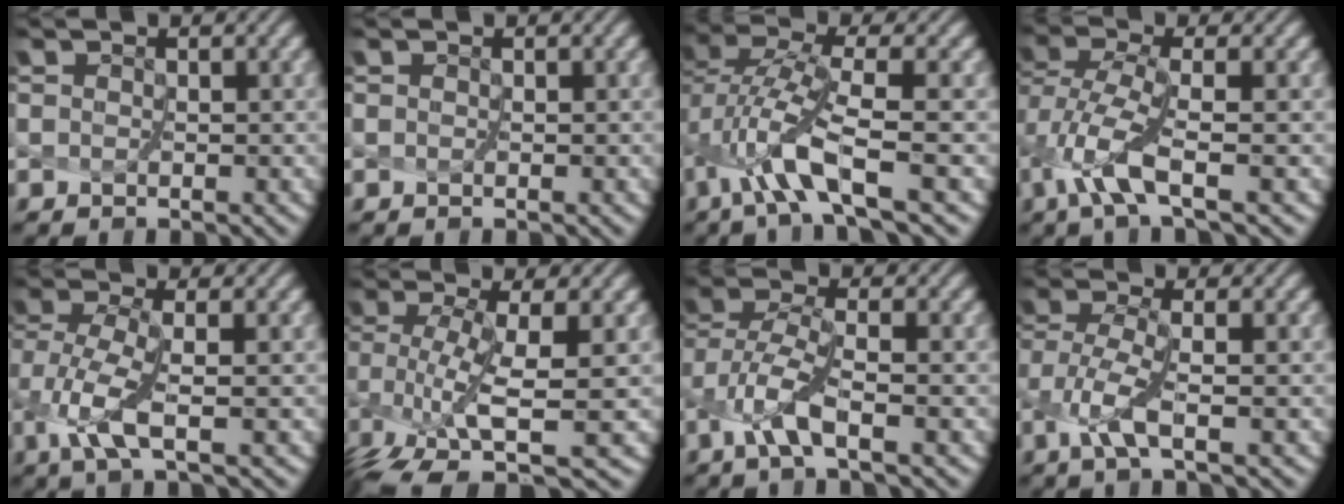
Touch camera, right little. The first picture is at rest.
{"total": 0.0}
{"total": 5.6, "force": [-2.5, 0.7, 4.9], "torque": [-0.110, 0.005, -0.049]}
{"total": 4.4, "force": [-1.7, 0.9, 3.9], "torque": [-0.099, 0.002, -0.032]}
{"total": 3.5, "force": [-0.9, 0.8, 3.3], "torque": [-0.085, -0.001, -0.012]}
{"total": 7.7, "force": [-3.8, 1.8, 6.4], "torque": [-0.134, -0.005, -0.065]}
{"total": 3.7, "force": [-1.7, 0.8, 3.2], "torque": [-0.079, 0.003, -0.031]}
{"total": 3.1, "force": [-1.1, 0.5, 2.8], "torque": [-0.076, 0.000, -0.019]}